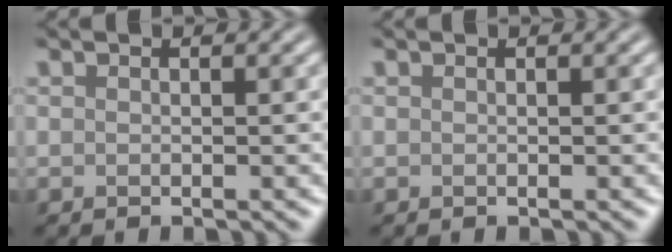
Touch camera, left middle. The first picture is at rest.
{"total": 0.0}